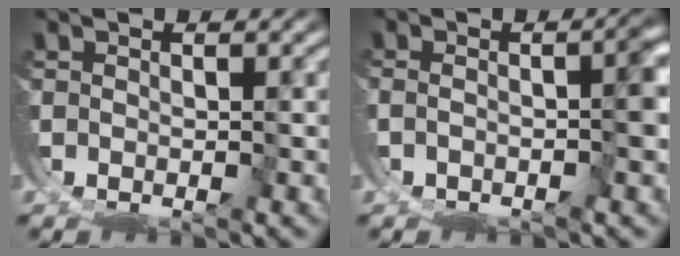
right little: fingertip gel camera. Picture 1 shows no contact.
{"total": 3.7, "force": [-0.8, 1.2, 3.5], "torque": [-0.040, -0.003, -0.010]}